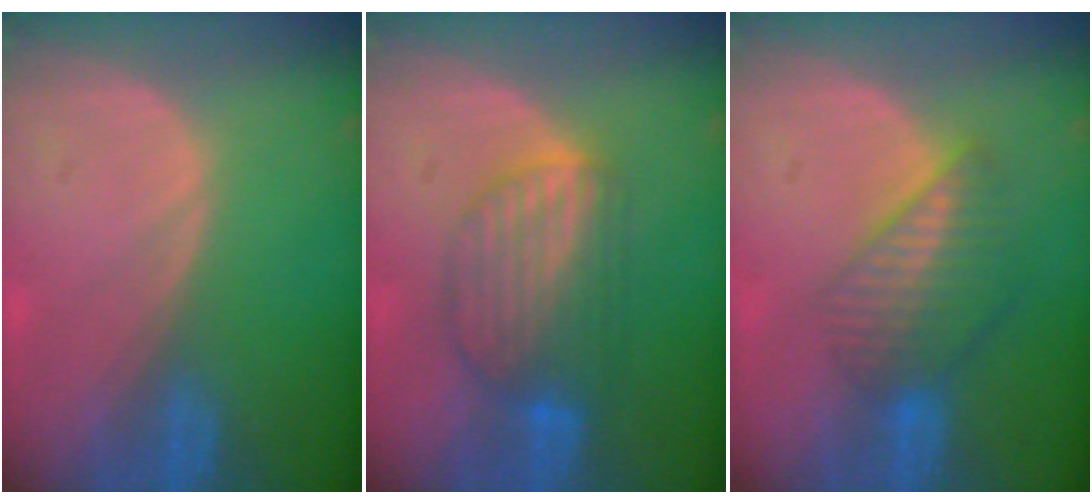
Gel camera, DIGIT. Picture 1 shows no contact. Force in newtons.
{"total": 7.1, "press": 7.0, "slide": 1.3}
{"total": 7.0, "press": 6.0, "slide": 3.5}